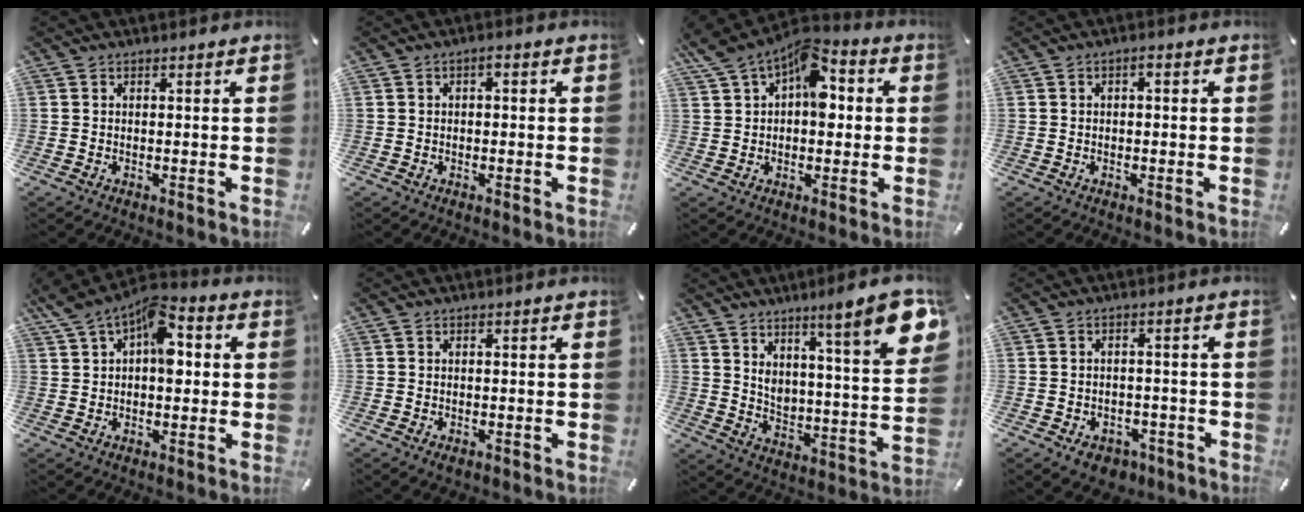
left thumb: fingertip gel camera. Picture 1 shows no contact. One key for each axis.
{"total": 1.2, "fx": 0.1, "fy": 0.7, "fz": 1.0, "tx": -0.019, "ty": 0.005, "tz": -0.001}
{"total": 10.2, "fx": 3.6, "fy": 6.6, "fz": 6.9, "tx": -0.097, "ty": -0.018, "tz": 0.063}
{"total": 1.1, "fx": 0.0, "fy": 0.6, "fz": 0.9, "tx": -0.017, "ty": 0.004, "tz": -0.001}
{"total": 10.0, "fx": 3.4, "fy": 6.4, "fz": 6.9, "tx": -0.089, "ty": -0.017, "tz": 0.057}
{"total": 0.8, "fx": -0.1, "fy": 0.6, "fz": 0.5, "tx": -0.008, "ty": 0.001, "tz": -0.002}
{"total": 14.7, "fx": 10.3, "fy": 2.6, "fz": 10.1, "tx": -0.157, "ty": -0.075, "tz": 0.163}
{"total": 4.6, "fx": -2.5, "fy": 3.4, "fz": 2.0, "tx": -0.034, "ty": 0.016, "tz": -0.044}